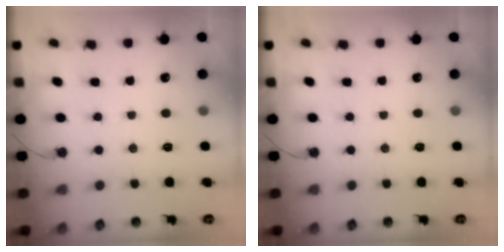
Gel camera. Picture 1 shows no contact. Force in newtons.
{"total": 0.0}